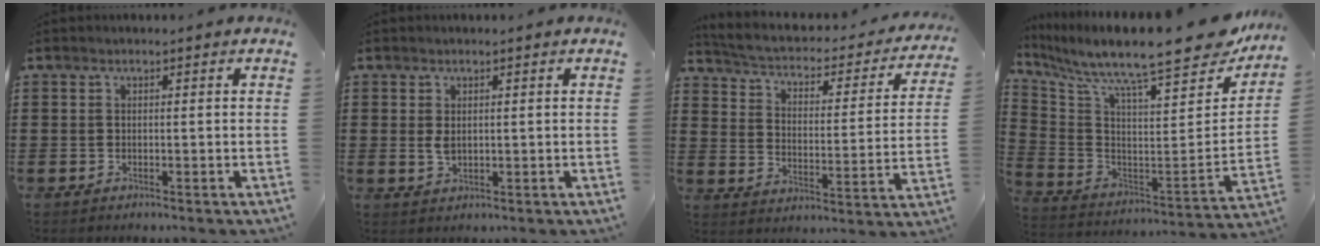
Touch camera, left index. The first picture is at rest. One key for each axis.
{"total": 1.9, "fx": 0.5, "fy": 1.0, "fz": 1.5, "tx": -0.040, "ty": 0.001, "tz": 0.006}
{"total": 2.5, "fx": 1.8, "fy": 0.8, "fz": 1.5, "tx": -0.045, "ty": -0.024, "tz": 0.021}
{"total": 11.9, "fx": 10.2, "fy": 0.8, "fz": 6.1, "tx": -0.134, "ty": -0.091, "tz": 0.163}